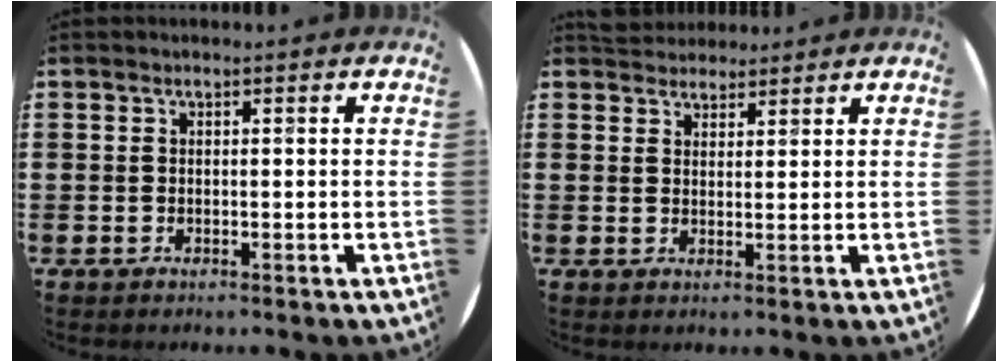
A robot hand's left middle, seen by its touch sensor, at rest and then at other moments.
{"total": 2.9, "force": [2.8, 0.9, -0.3], "torque": [0.000, -0.002, 0.054]}